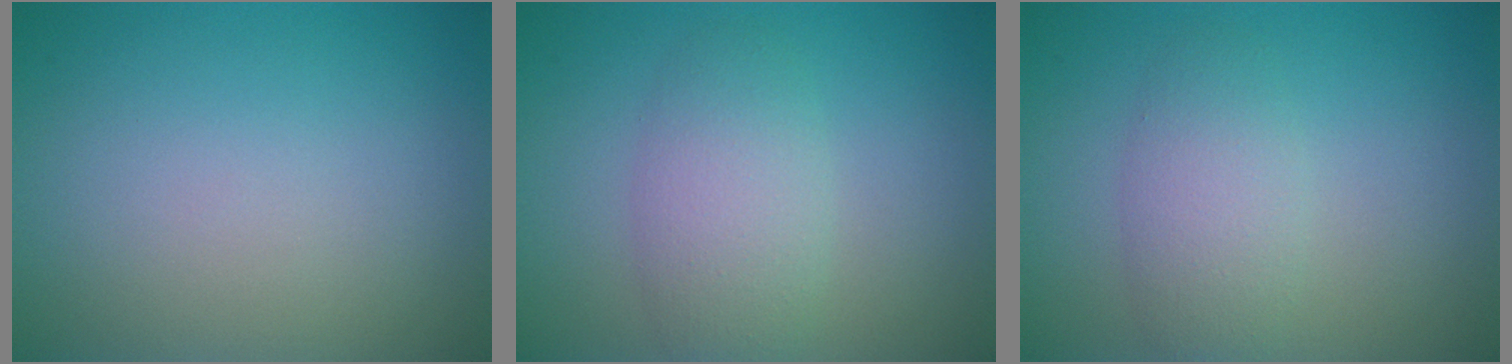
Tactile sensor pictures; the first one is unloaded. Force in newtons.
{"total": 3.7, "press": 3.7, "slide": 0.1}
{"total": 2.9, "press": 2.9, "slide": 0.2}